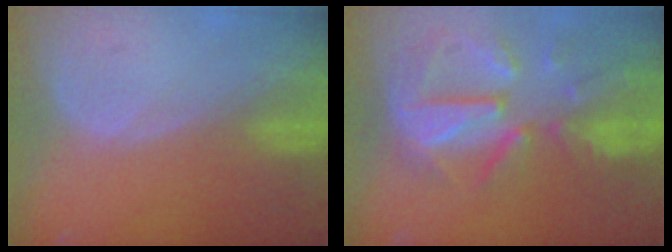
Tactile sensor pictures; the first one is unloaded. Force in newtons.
{"total": 11.3, "press": 9.9, "slide": 5.5}